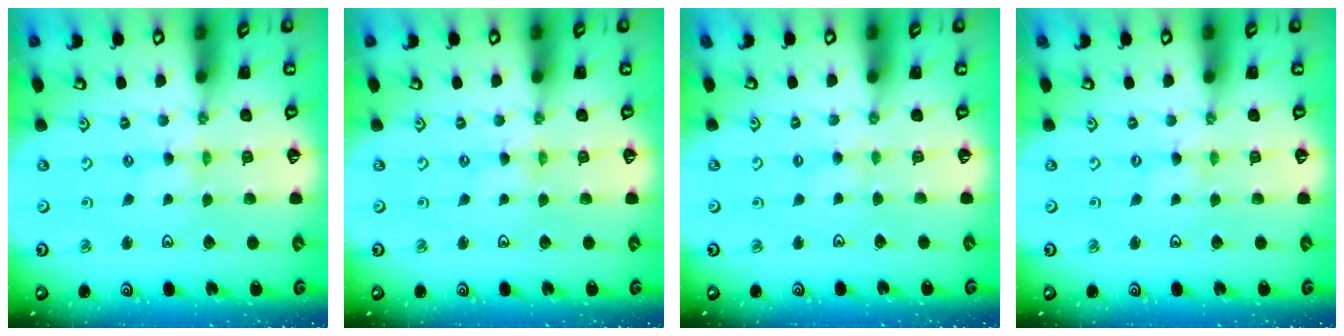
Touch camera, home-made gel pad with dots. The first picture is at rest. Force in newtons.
{"total": 0.0}
{"total": 2.1, "press": 2.0, "slide": 0.4}
{"total": 0.0}